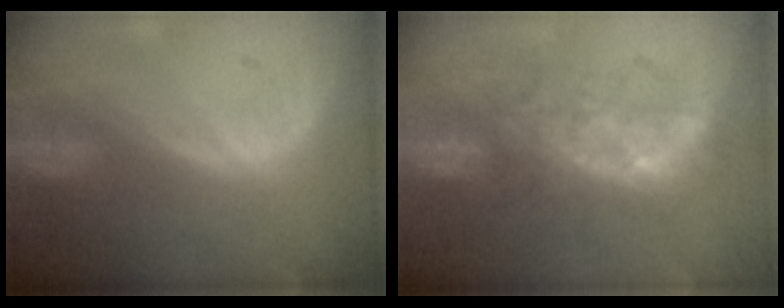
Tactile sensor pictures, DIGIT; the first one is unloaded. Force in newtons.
{"total": 7.6, "press": 7.1, "slide": 2.8}